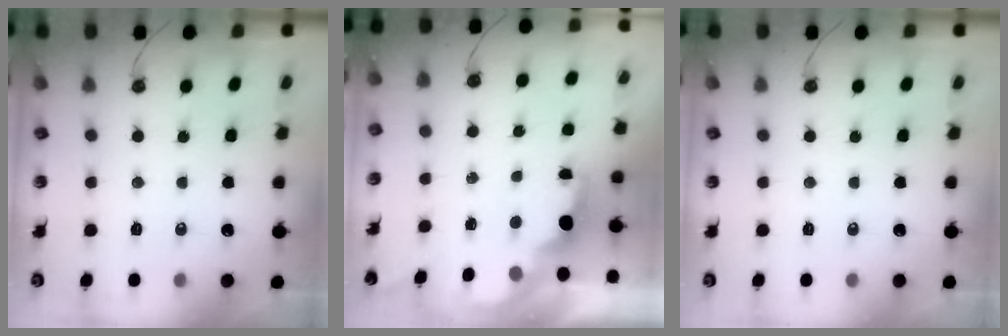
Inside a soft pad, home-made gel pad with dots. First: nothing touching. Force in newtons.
{"total": 1.8, "press": 1.6, "slide": 0.7}
{"total": 0.0}